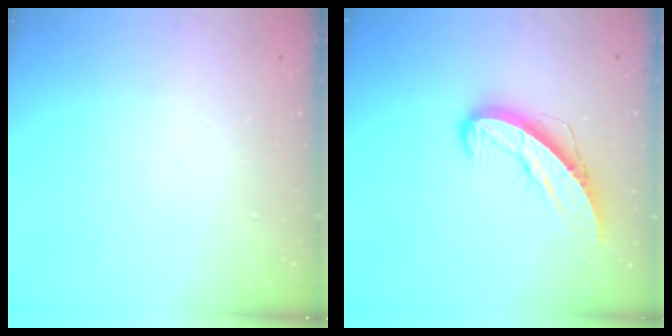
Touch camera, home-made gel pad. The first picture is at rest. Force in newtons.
{"total": 8.7, "press": 8.7, "slide": 1.0}